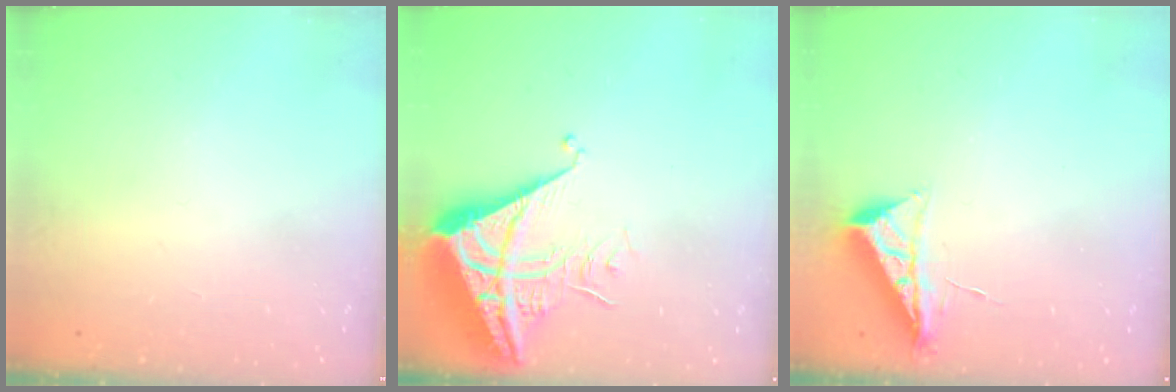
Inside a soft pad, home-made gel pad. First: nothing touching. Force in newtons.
{"total": 7.0, "press": 7.0, "slide": 0.8}
{"total": 6.3, "press": 6.2, "slide": 0.8}